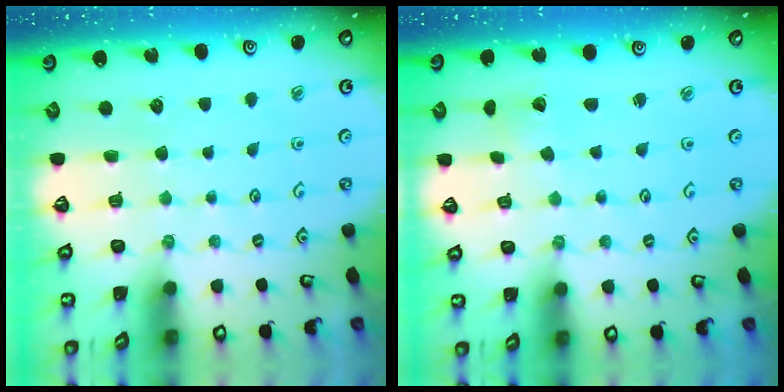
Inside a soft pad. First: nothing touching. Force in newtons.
{"total": 1.7, "press": 1.7, "slide": 0.1}